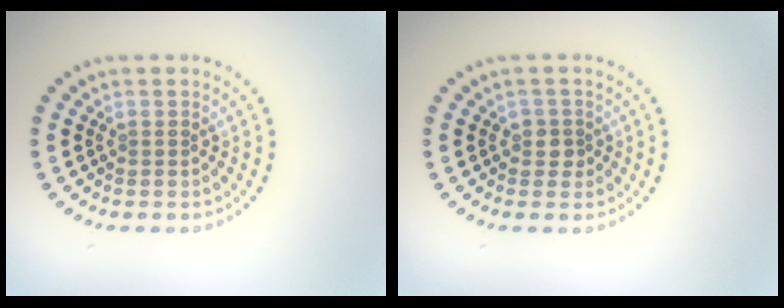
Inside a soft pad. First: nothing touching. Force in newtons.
{"total": 1.5, "press": 1.2, "slide": 0.8}